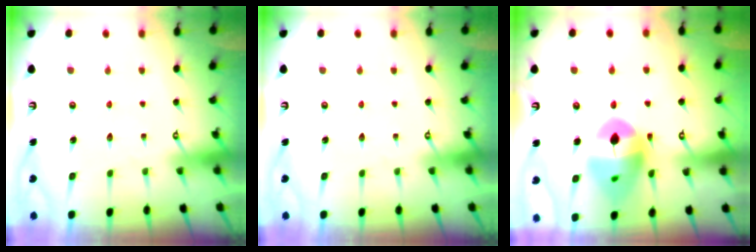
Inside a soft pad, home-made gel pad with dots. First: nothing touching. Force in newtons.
{"total": 0.0}
{"total": 16.2, "press": 16.1, "slide": 1.8}